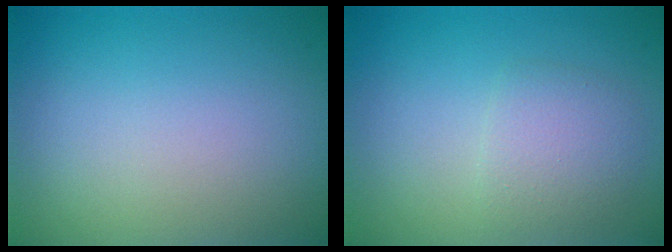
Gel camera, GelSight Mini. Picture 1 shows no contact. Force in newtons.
{"total": 2.3, "press": 2.3, "slide": 0.0}